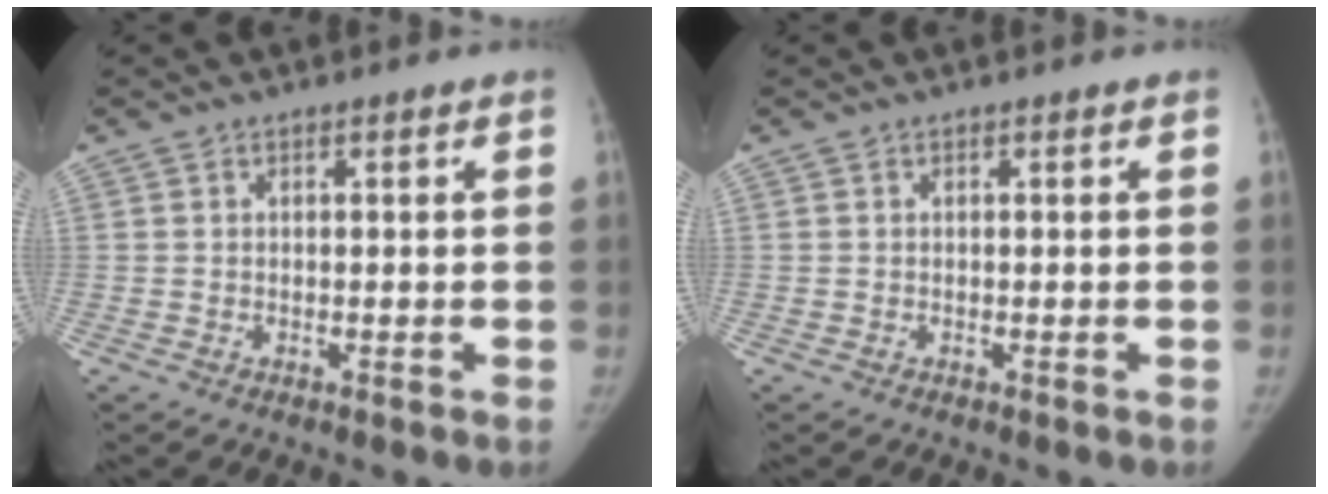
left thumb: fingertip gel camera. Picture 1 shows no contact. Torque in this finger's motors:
{"motor_torque": [0.01, 0.01, 0.01, -0.02, 0.00]}